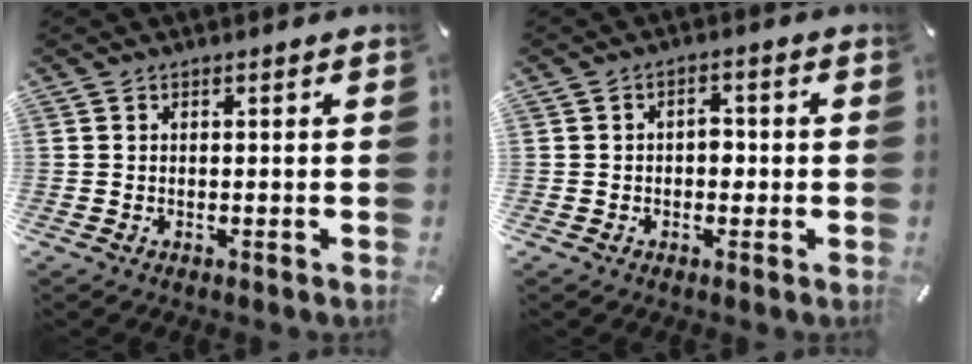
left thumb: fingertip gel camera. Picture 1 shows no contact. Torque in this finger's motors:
{"motor_torque": [-0.01, -0.10, 0.09, 0.20, -0.02]}